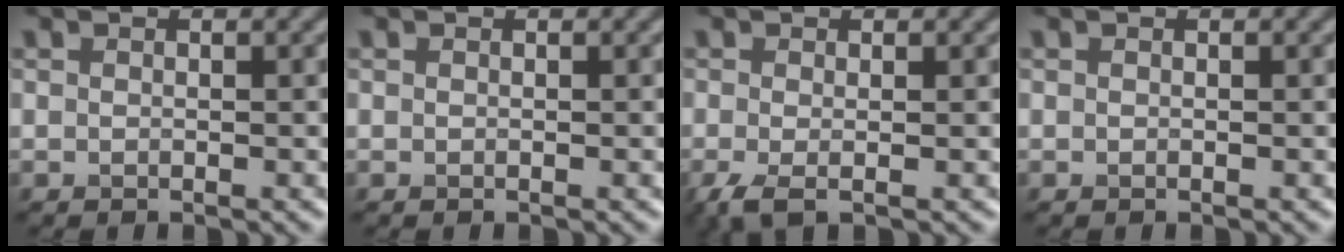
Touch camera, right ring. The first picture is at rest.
{"total": 0.0}
{"total": 2.3, "force": [-1.0, 0.7, 1.9], "torque": [-0.050, -0.008, -0.026]}
{"total": 0.0}